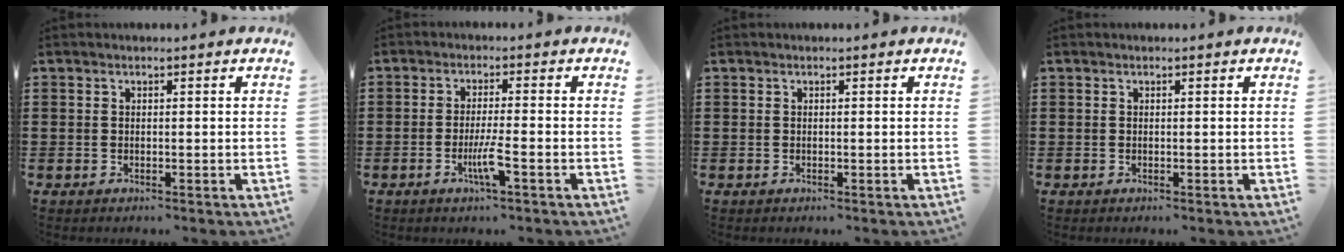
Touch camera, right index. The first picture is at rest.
{"total": 4.9, "force": [-2.0, 0.3, 4.4], "torque": [-0.087, -0.012, -0.037]}
{"total": 0.0}
{"total": 0.0}